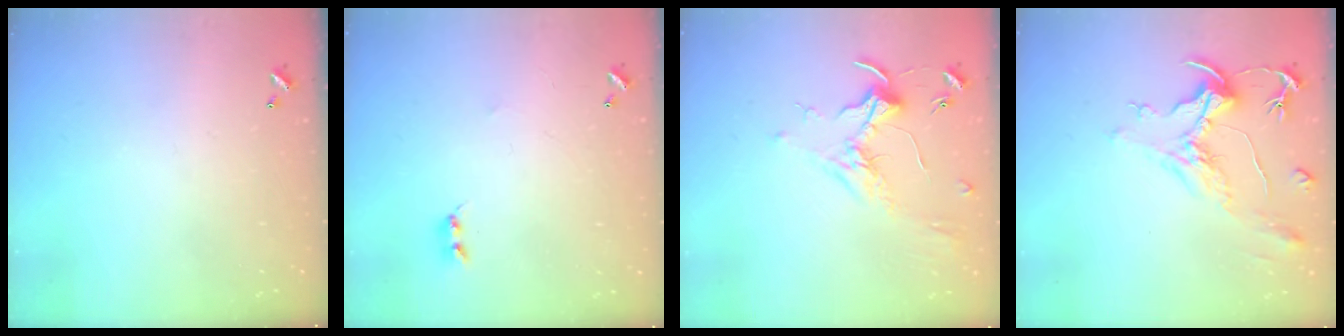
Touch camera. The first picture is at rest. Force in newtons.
{"total": 2.0, "press": 2.0, "slide": 0.3}
{"total": 1.7, "press": 1.5, "slide": 0.8}
{"total": 2.2, "press": 1.7, "slide": 1.3}